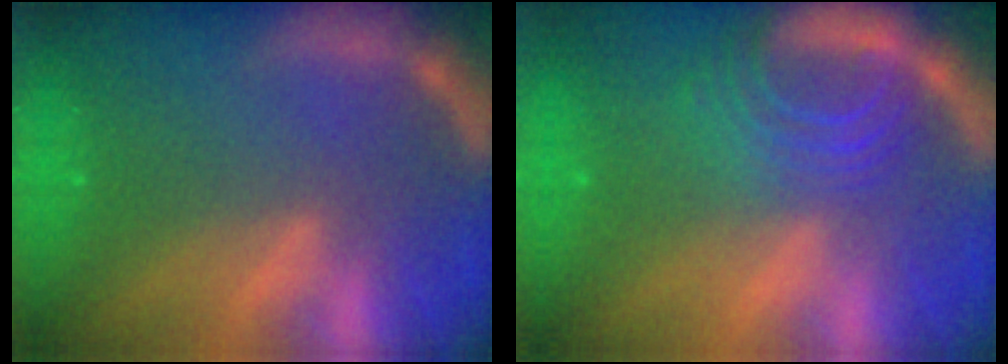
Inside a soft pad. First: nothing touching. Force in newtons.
{"total": 7.0}